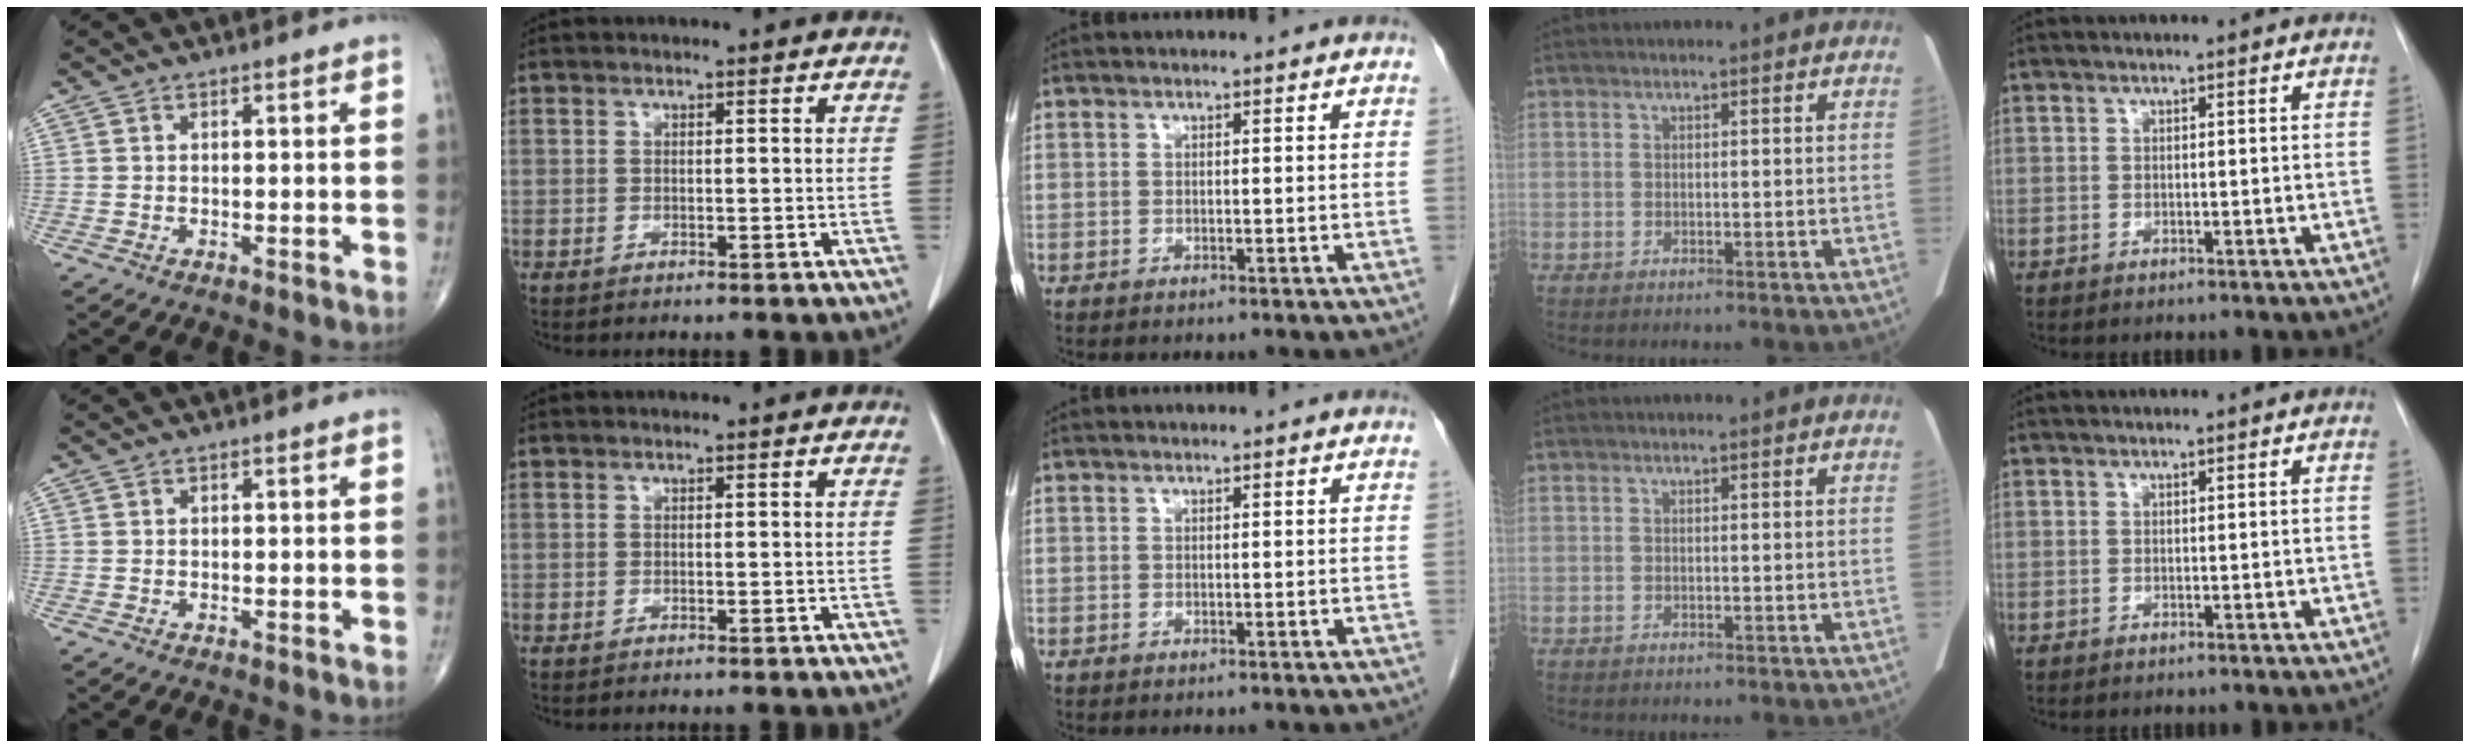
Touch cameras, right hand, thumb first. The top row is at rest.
{}